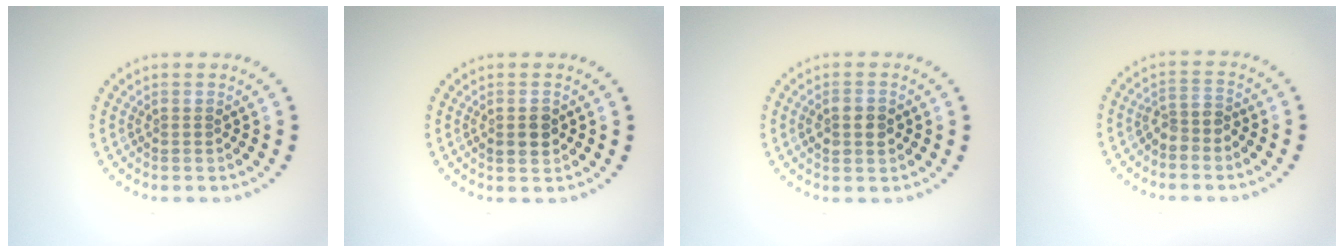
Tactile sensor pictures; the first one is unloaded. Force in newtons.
{"total": 1.8, "press": 1.7, "slide": 0.1}
{"total": 2.0, "press": 1.9, "slide": 0.3}
{"total": 2.0, "press": 1.6, "slide": 1.3}